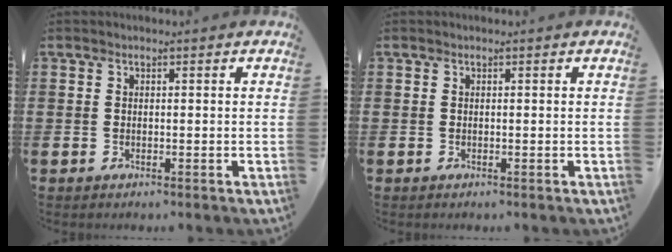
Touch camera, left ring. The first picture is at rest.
{"total": 0.0}